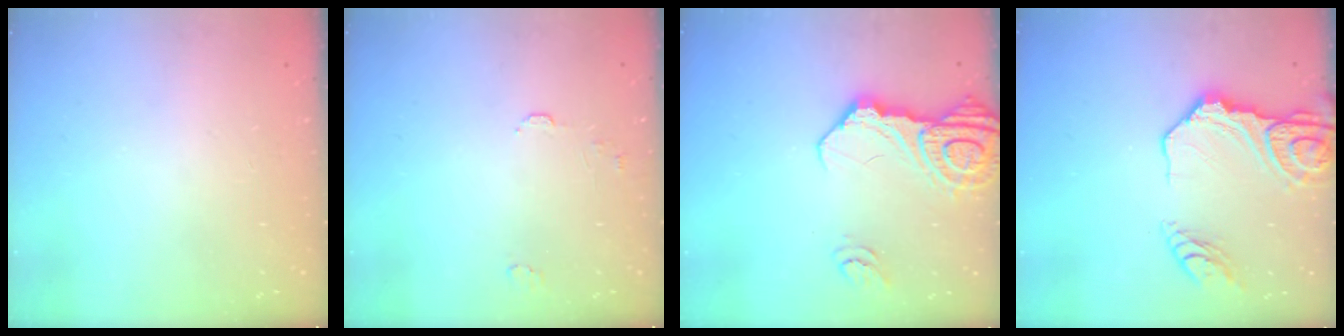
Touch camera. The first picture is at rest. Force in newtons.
{"total": 4.6, "press": 4.6, "slide": 0.4}
{"total": 16.4, "press": 16.3, "slide": 1.9}
{"total": 15.1, "press": 15.1, "slide": 1.5}